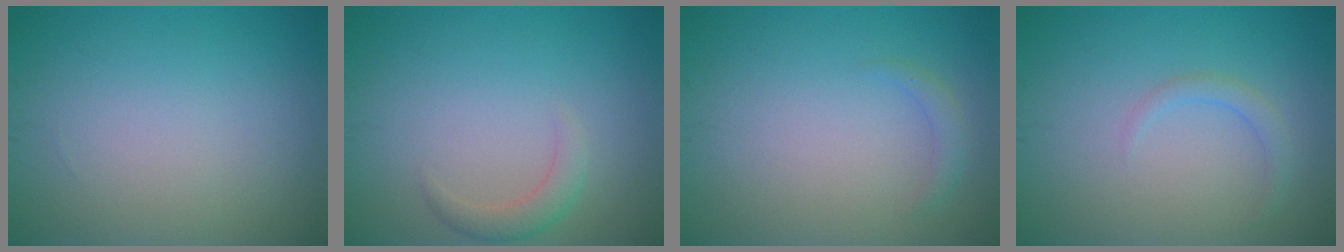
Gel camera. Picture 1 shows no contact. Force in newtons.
{"total": 1.9, "press": 1.9, "slide": 0.0}
{"total": 1.1, "press": 1.1, "slide": 0.0}
{"total": 1.3, "press": 1.3, "slide": 0.1}